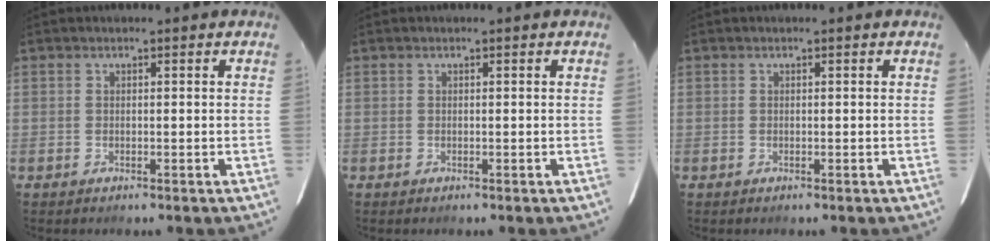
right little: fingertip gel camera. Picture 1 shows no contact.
{"total": 0.0}
{"total": 0.0}